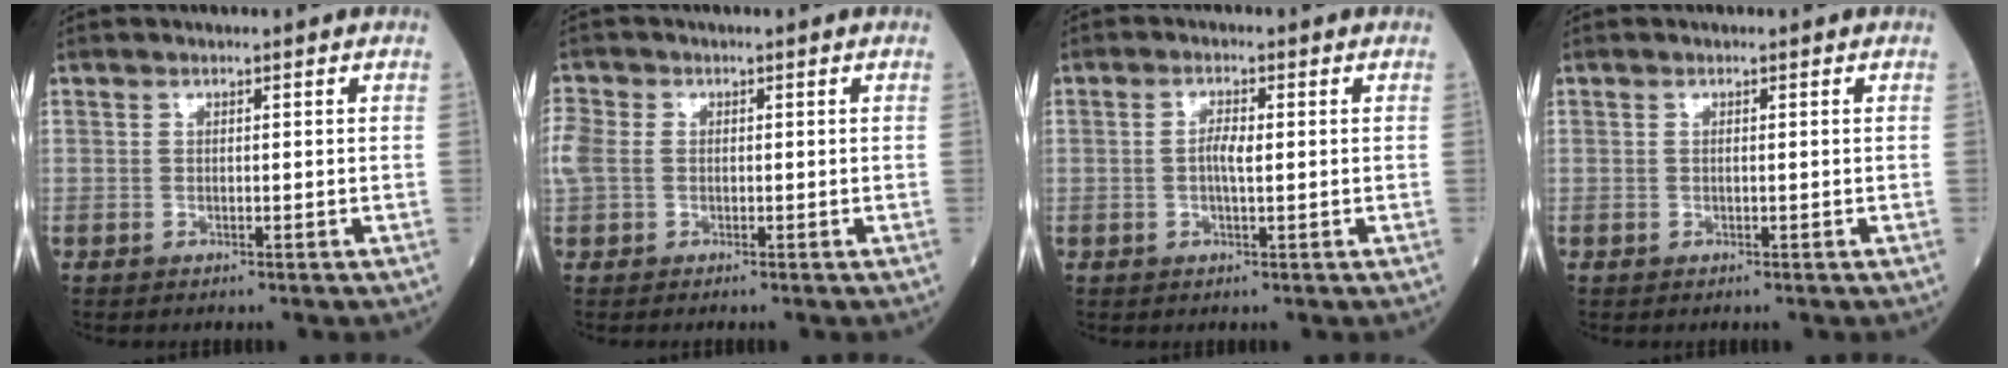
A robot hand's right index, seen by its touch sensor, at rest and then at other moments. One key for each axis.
{"total": 4.3, "fx": 0.1, "fy": 3.4, "fz": 2.7, "tx": -0.101, "ty": 0.015, "tz": 0.003}
{"total": 2.6, "fx": 0.0, "fy": 0.5, "fz": 2.5, "tx": -0.051, "ty": 0.001, "tz": 0.000}
{"total": 0.0}